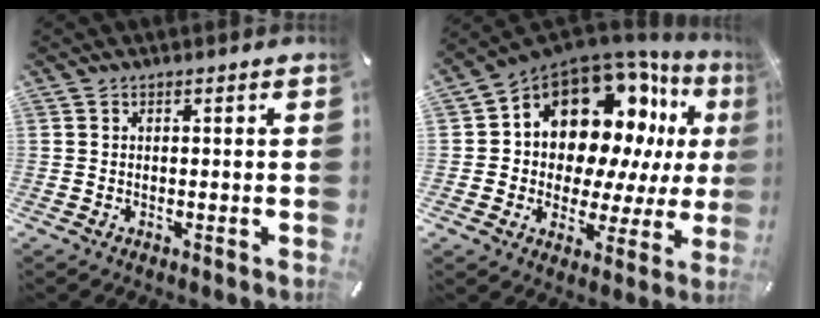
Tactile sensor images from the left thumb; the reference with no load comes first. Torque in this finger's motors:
{"motor_torque": [1.51, 3.08, 2.36, -0.41, 0.24]}